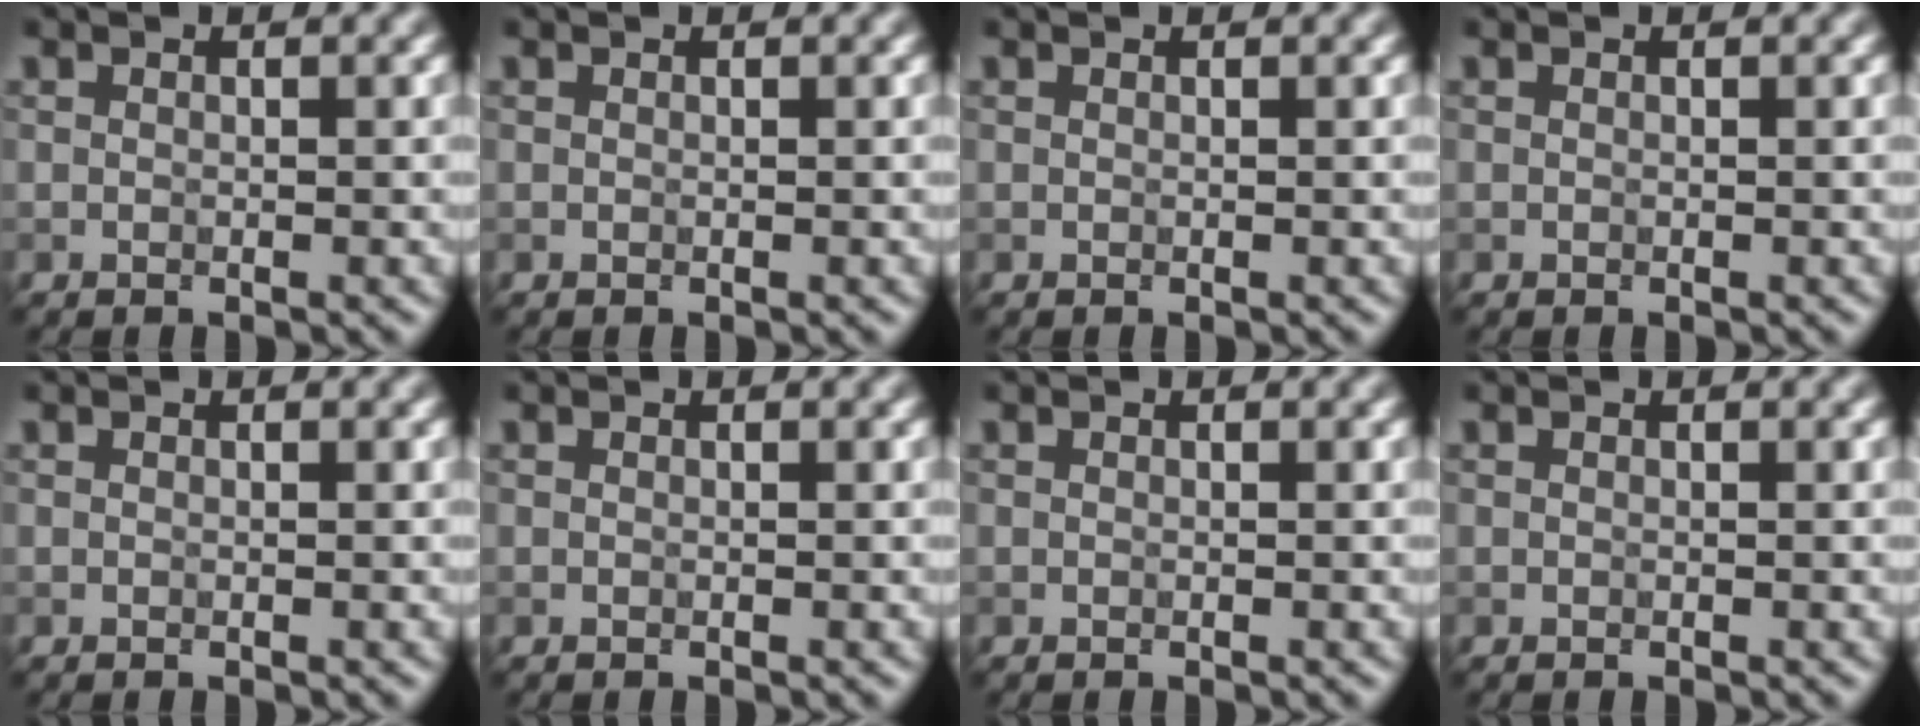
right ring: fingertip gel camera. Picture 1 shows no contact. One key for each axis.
{"total": 0.0}
{"total": 0.0}
{"total": 0.0}
{"total": 0.0}
{"total": 0.0}
{"total": 0.0}
{"total": 0.0}